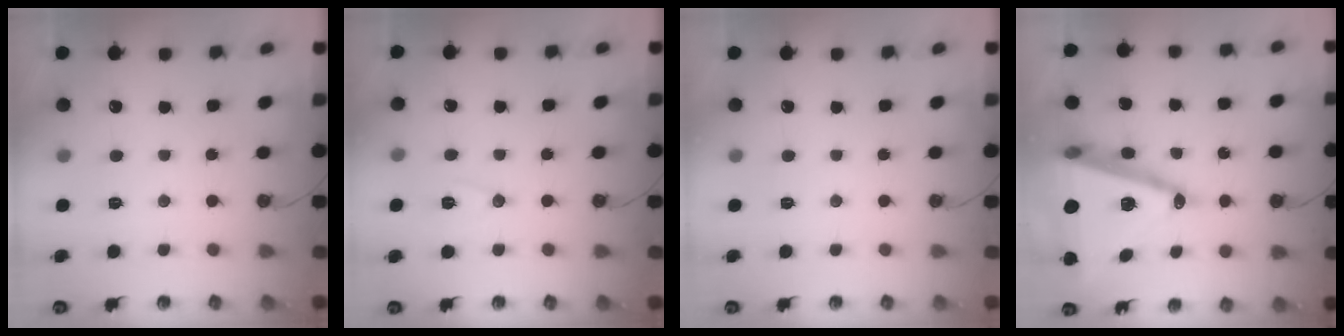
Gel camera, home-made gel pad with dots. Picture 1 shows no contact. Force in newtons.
{"total": 7.0, "press": 6.0, "slide": 3.7}
{"total": 0.0}
{"total": 27.3, "press": 27.0, "slide": 3.6}